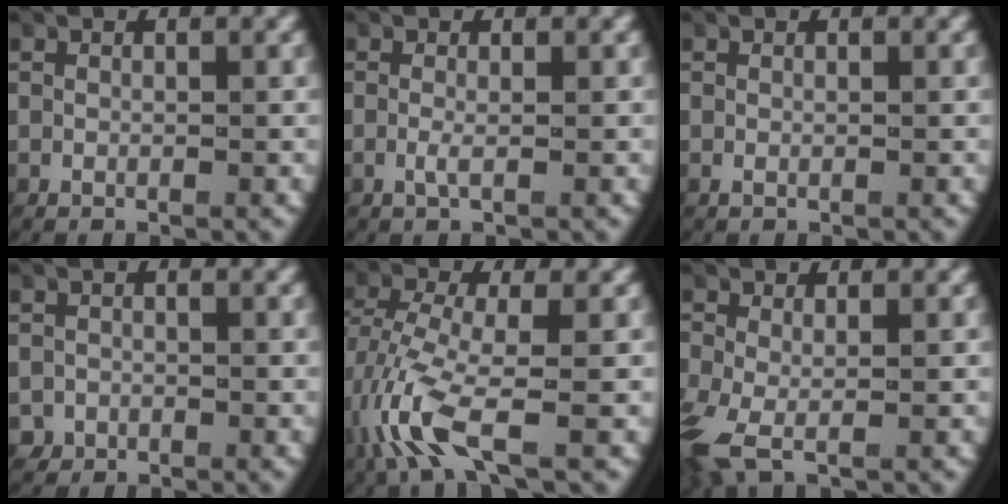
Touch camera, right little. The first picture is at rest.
{"total": 0.7, "force": [-0.3, 0.0, 0.7], "torque": [-0.022, -0.007, -0.004]}
{"total": 0.0}
{"total": 1.9, "force": [-0.7, 1.8, 0.0], "torque": [-0.010, -0.016, -0.007]}
{"total": 4.7, "force": [-1.6, 1.9, 3.9], "torque": [-0.108, -0.029, -0.018]}
{"total": 2.6, "force": [-0.9, 1.6, 1.9], "torque": [-0.074, -0.023, -0.007]}